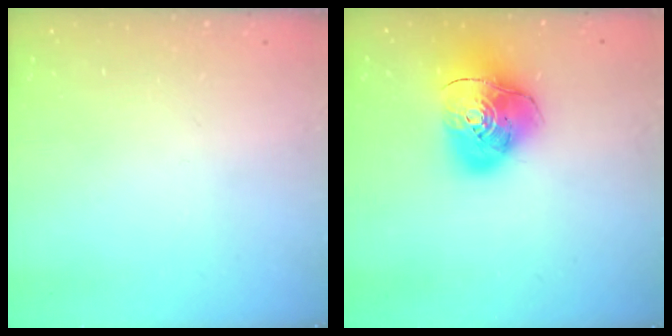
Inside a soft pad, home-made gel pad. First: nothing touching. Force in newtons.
{"total": 14.0, "press": 13.9, "slide": 1.8}